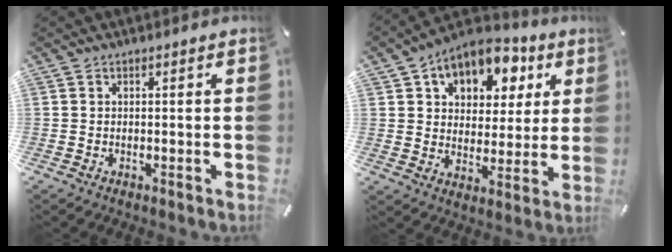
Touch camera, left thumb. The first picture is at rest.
{"total": 10.9, "force": [5.9, 8.1, 4.2], "torque": [-0.062, -0.039, 0.106]}